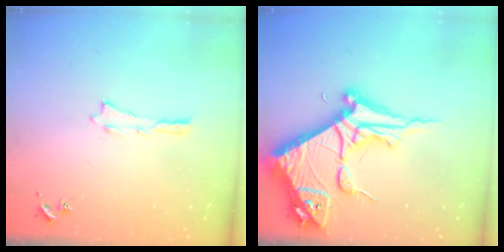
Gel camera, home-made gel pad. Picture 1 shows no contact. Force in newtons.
{"total": 10.6, "press": 10.6, "slide": 1.1}